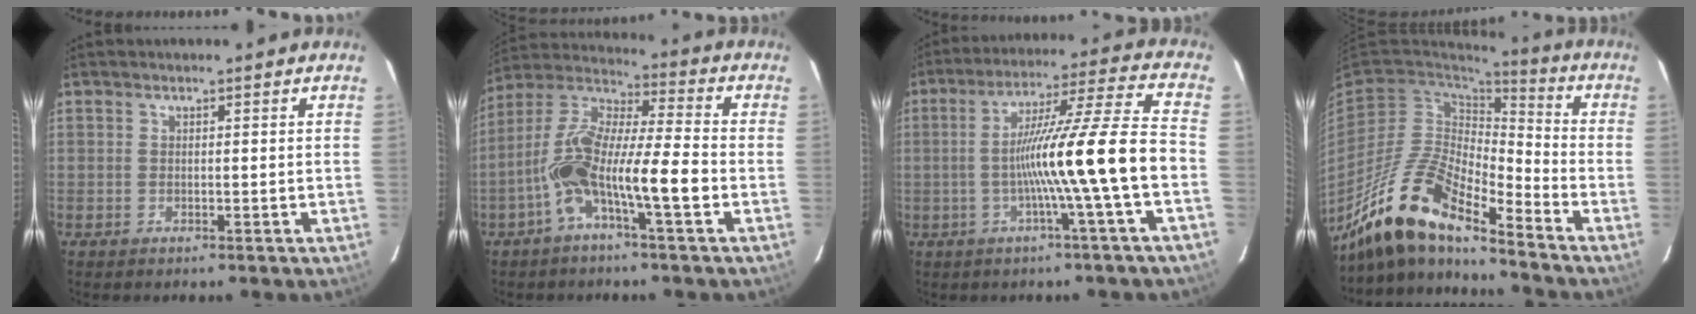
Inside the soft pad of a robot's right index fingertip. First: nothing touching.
{"total": 13.6, "force": [-4.6, 2.0, 12.7], "torque": [-0.250, 0.020, -0.089]}
{"total": 14.5, "force": [-3.3, -2.3, 14.0], "torque": [-0.229, 0.013, -0.059]}
{"total": 15.3, "force": [-12.3, 3.3, 8.4], "torque": [-0.161, 0.011, -0.230]}